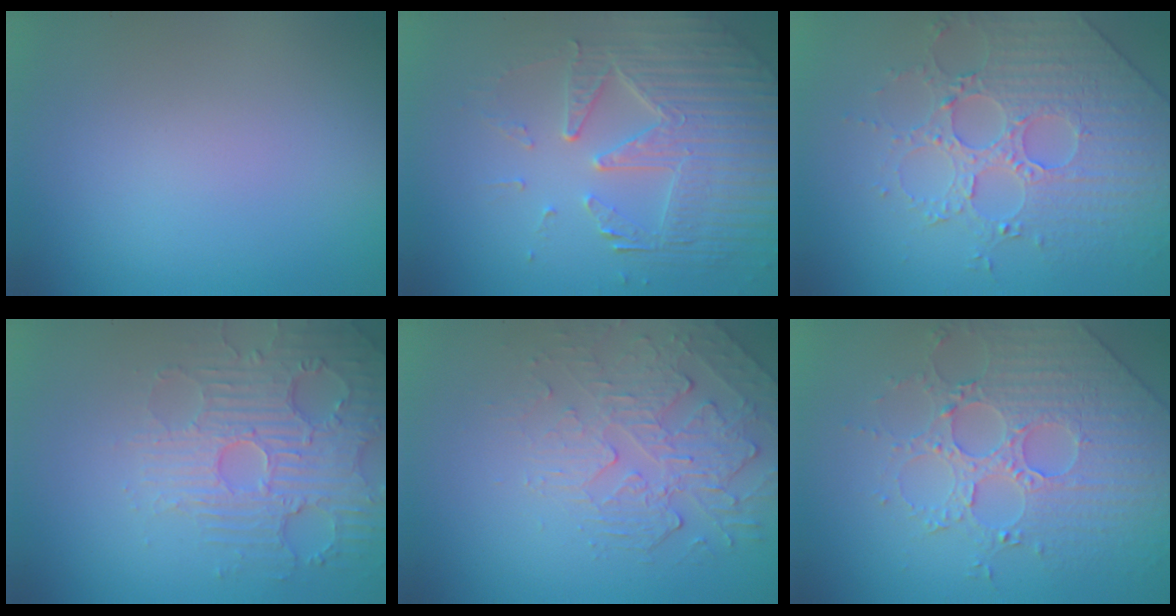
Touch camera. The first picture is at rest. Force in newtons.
{"total": 6.4, "press": 5.0, "slide": 4.0}
{"total": 4.5, "press": 4.5, "slide": 0.7}
{"total": 5.0, "press": 4.1, "slide": 2.9}
{"total": 2.7, "press": 2.1, "slide": 1.7}
{"total": 4.5, "press": 4.5, "slide": 0.7}